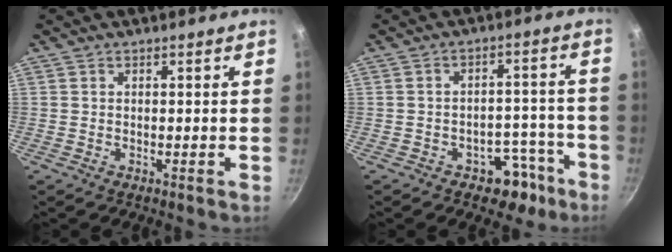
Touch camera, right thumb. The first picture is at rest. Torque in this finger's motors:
{"motor_torque": [2.62, 2.39, 0.68, -0.56, 0.02]}